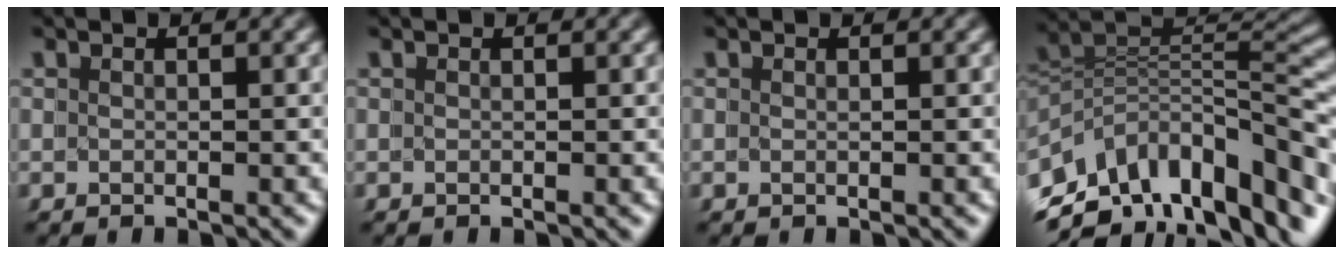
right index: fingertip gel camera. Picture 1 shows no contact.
{"total": 0.0}
{"total": 0.0}
{"total": 12.9, "force": [-4.3, 8.6, 8.6], "torque": [-0.164, -0.026, -0.064]}